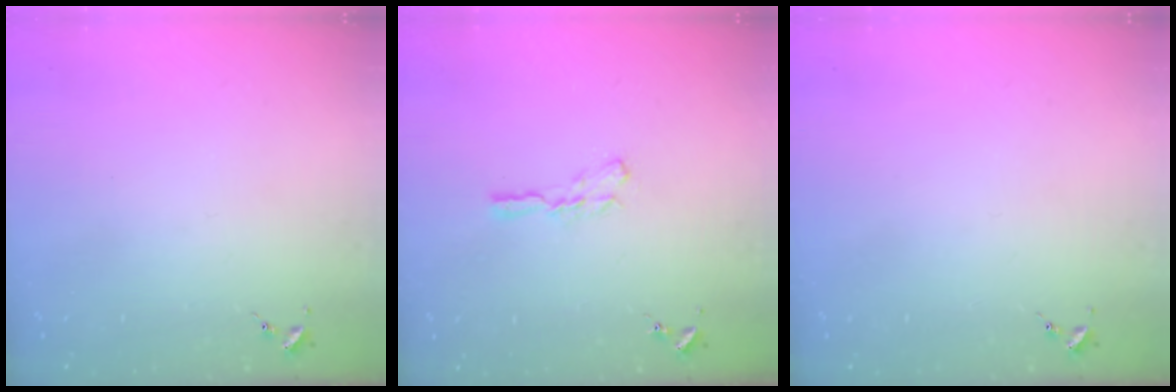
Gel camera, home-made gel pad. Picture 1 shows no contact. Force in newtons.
{"total": 6.1, "press": 6.1, "slide": 0.2}
{"total": 0.0}